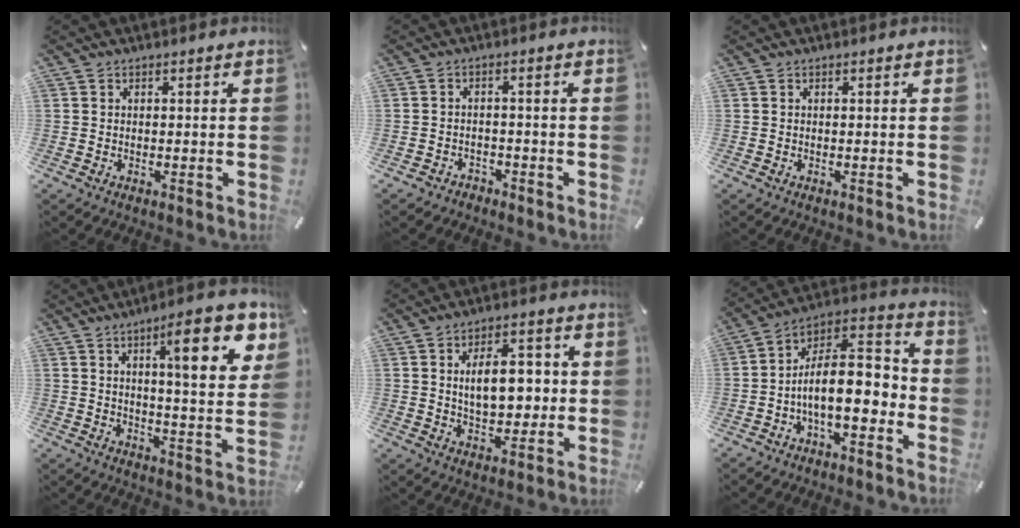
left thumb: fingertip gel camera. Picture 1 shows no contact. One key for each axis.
{"total": 2.4, "fx": -1.9, "fy": 1.4, "fz": 0.3, "tx": -0.005, "ty": 0.012, "tz": -0.041}
{"total": 0.0}
{"total": 16.6, "fx": 7.8, "fy": 4.4, "fz": 14.0, "tx": -0.194, "ty": -0.034, "tz": 0.112}
{"total": 11.2, "fx": 1.2, "fy": 6.7, "fz": 8.9, "tx": -0.135, "ty": 0.002, "tz": 0.016}
{"total": 13.6, "fx": -3.5, "fy": 6.8, "fz": 11.2, "tx": -0.186, "ty": 0.000, "tz": -0.060}